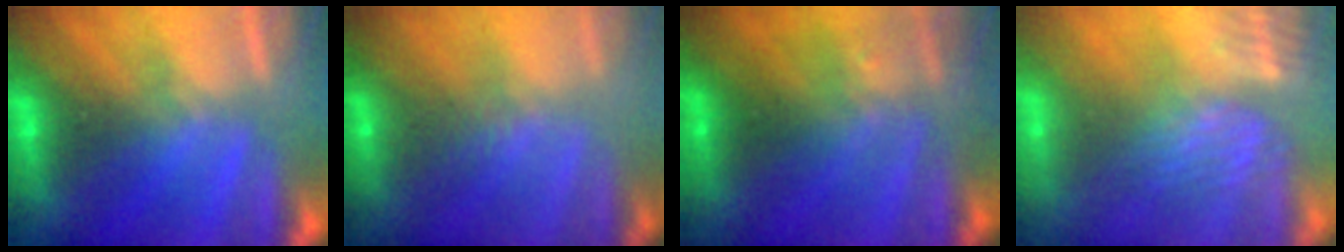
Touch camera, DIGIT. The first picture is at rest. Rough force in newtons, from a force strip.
{"total": 2.5}
{"total": 3.0}
{"total": 4.0}